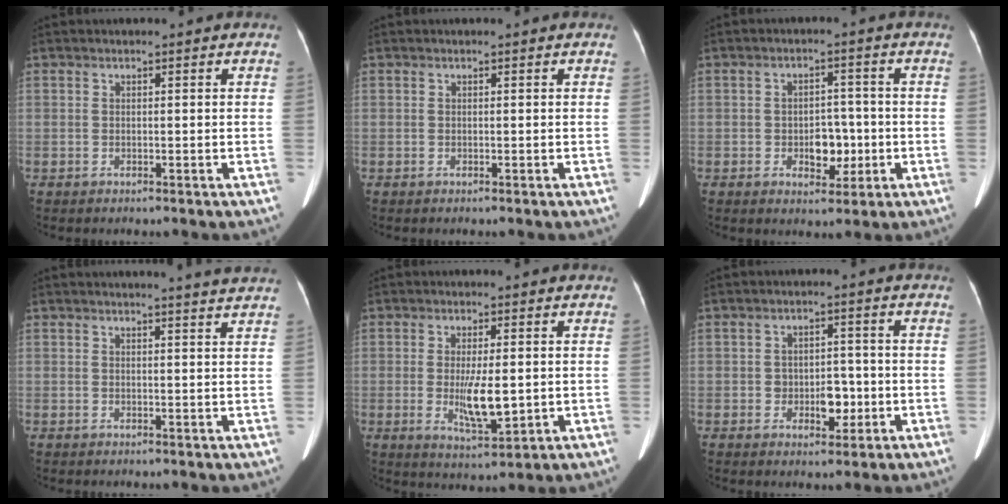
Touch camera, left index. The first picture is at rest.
{"total": 0.0}
{"total": 5.0, "force": [-1.4, 3.2, 3.6], "torque": [-0.050, 0.007, -0.013]}
{"total": 5.3, "force": [5.0, -0.7, 1.7], "torque": [-0.024, -0.003, 0.039]}
{"total": 6.7, "force": [-0.6, 1.8, 6.4], "torque": [-0.117, -0.017, -0.003]}
{"total": 4.5, "force": [-1.3, 3.0, 3.2], "torque": [-0.043, 0.007, -0.012]}